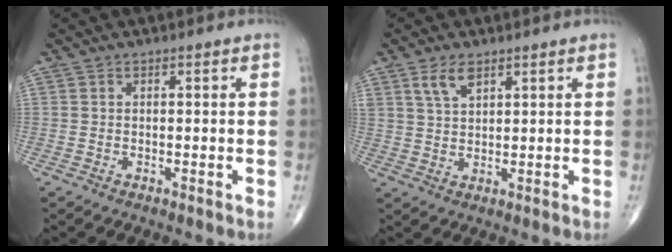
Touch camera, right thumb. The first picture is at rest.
{"total": 4.4, "force": [2.7, 2.1, 2.9], "torque": [-0.050, -0.010, 0.055]}